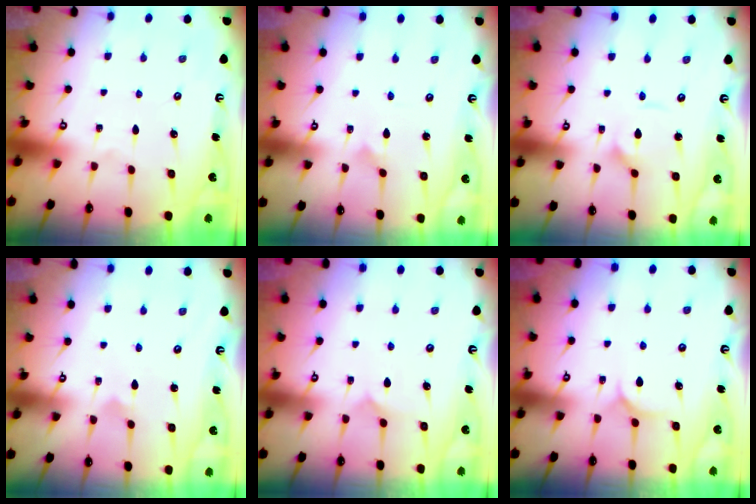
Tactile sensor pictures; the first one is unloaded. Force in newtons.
{"total": 2.5, "press": 2.5, "slide": 0.2}
{"total": 3.9, "press": 3.9, "slide": 0.4}
{"total": 1.8, "press": 1.8, "slide": 0.1}
{"total": 3.9, "press": 3.9, "slide": 0.4}
{"total": 5.6, "press": 5.5, "slide": 0.8}